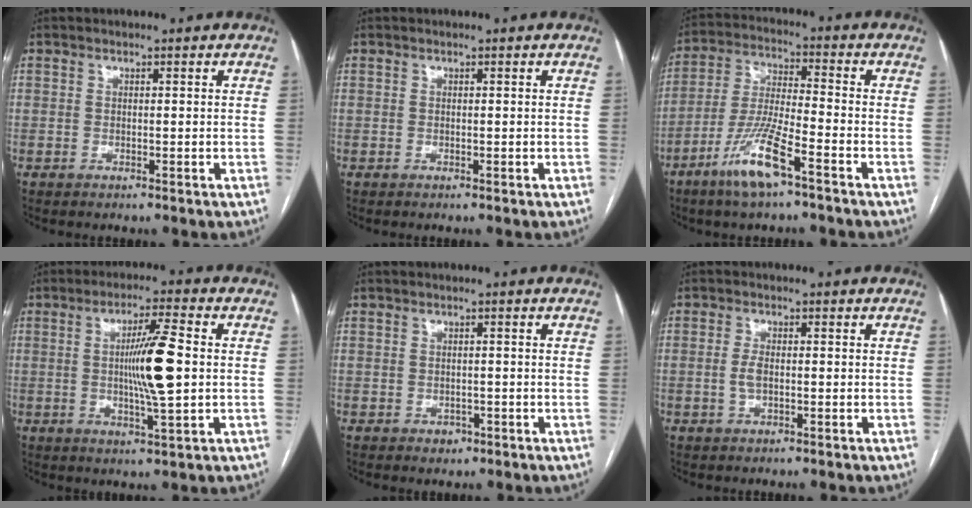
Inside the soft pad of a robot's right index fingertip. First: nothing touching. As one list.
[{"total": 0.0}, {"total": 10.4, "force": [-6.2, 0.8, 8.3], "torque": [-0.173, -0.015, -0.121]}, {"total": 9.3, "force": [0.2, 0.6, 9.2], "torque": [-0.161, 0.002, 0.003]}, {"total": 1.6, "force": [-0.7, 1.4, 0.5], "torque": [-0.003, 0.004, -0.006]}, {"total": 2.2, "force": [-0.4, 0.9, 2.0], "torque": [-0.045, 0.001, -0.006]}]